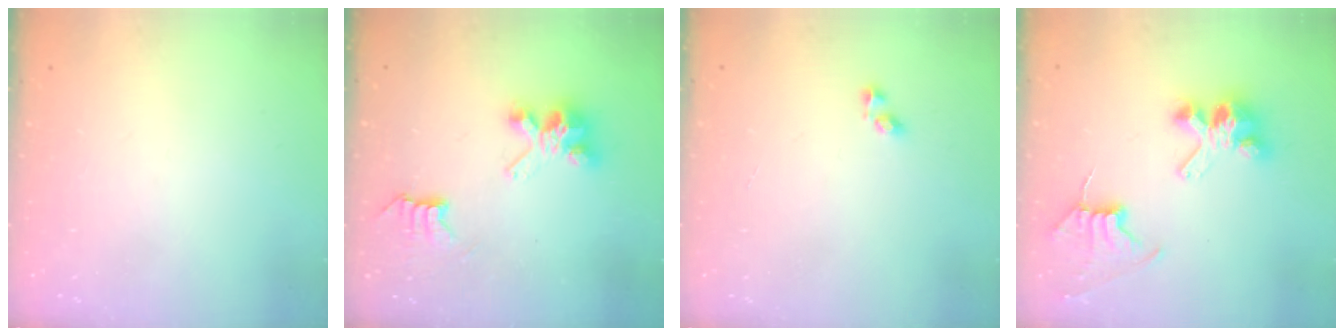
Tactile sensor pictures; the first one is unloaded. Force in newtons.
{"total": 6.4, "press": 6.4, "slide": 0.1}
{"total": 2.2, "press": 1.9, "slide": 1.1}
{"total": 8.4, "press": 8.3, "slide": 0.7}